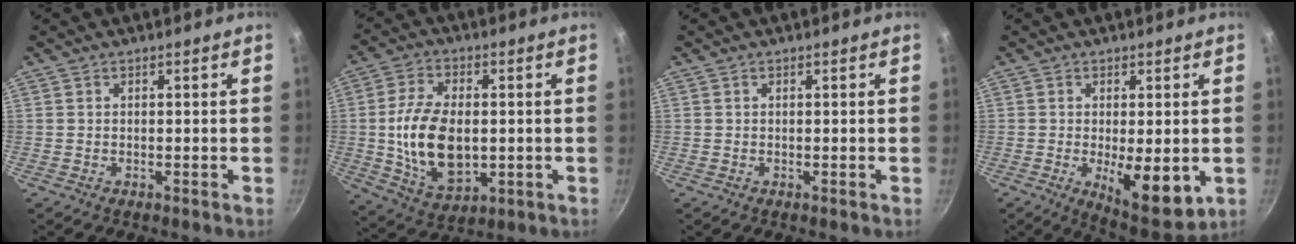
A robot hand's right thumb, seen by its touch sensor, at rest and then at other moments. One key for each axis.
{"total": 15.8, "fx": -0.5, "fy": 9.3, "fz": 12.8, "tx": -0.232, "ty": -0.002, "tz": -0.001}
{"total": 0.0}
{"total": 10.7, "fx": -2.3, "fy": 4.1, "fz": 9.6, "tx": -0.132, "ty": -0.024, "tz": -0.022}